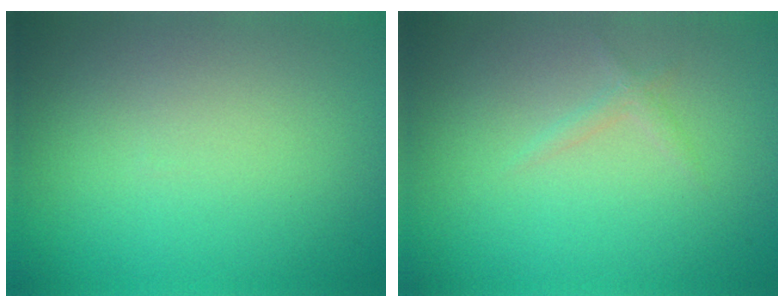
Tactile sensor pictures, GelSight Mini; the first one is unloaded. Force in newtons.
{"total": 0.8, "press": 0.8, "slide": 0.0}